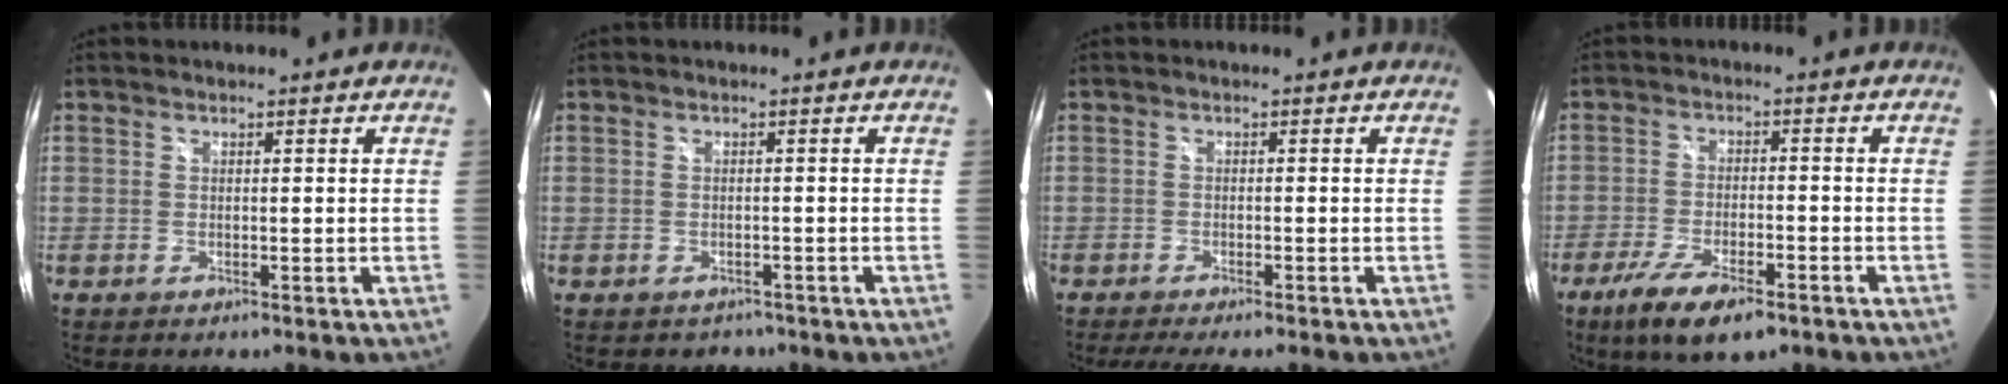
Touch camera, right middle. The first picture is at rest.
{"total": 2.5, "force": [-1.6, 1.9, 0.4], "torque": [-0.013, -0.004, -0.020]}
{"total": 4.7, "force": [-4.1, 0.2, 2.2], "torque": [-0.052, -0.014, -0.066]}
{"total": 9.4, "force": [-6.3, 3.4, 6.2], "torque": [-0.141, -0.024, -0.105]}